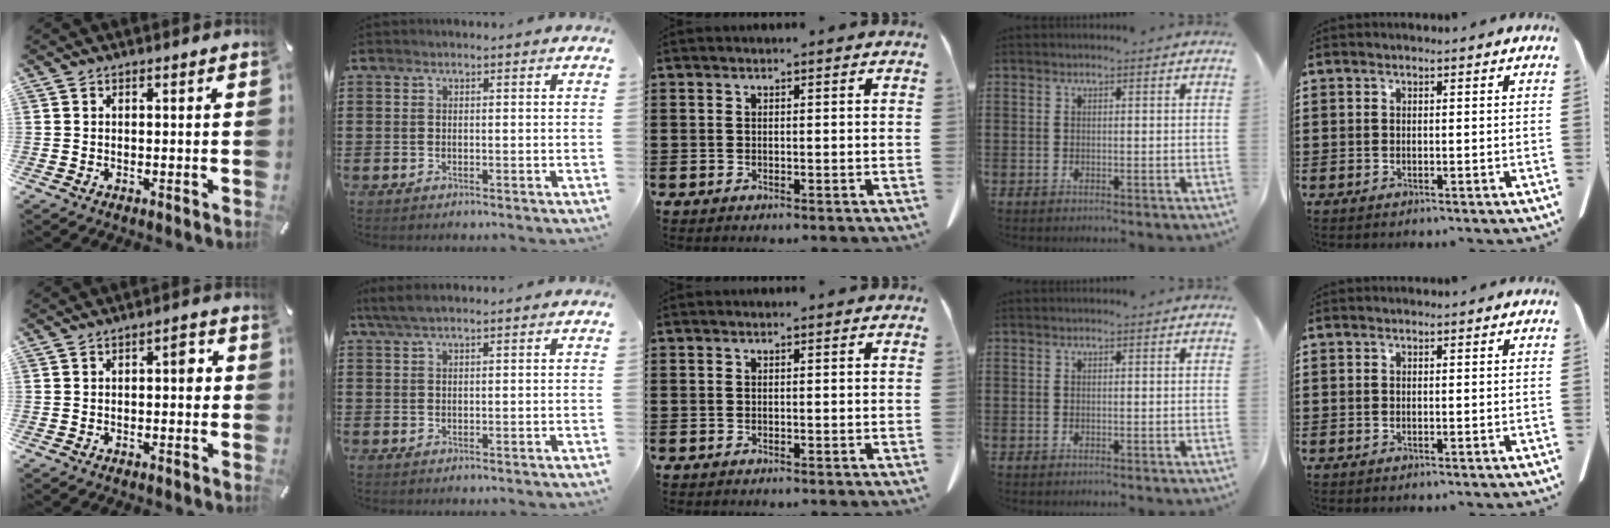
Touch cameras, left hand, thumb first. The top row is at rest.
{"thumb": {"total": 3.4, "force": [0.0, 1.6, 2.9], "torque": [-0.033, 0.004, -0.010]}, "index": {"total": 3.1, "force": [2.1, 0.5, 2.1], "torque": [-0.045, 0.003, 0.040]}}